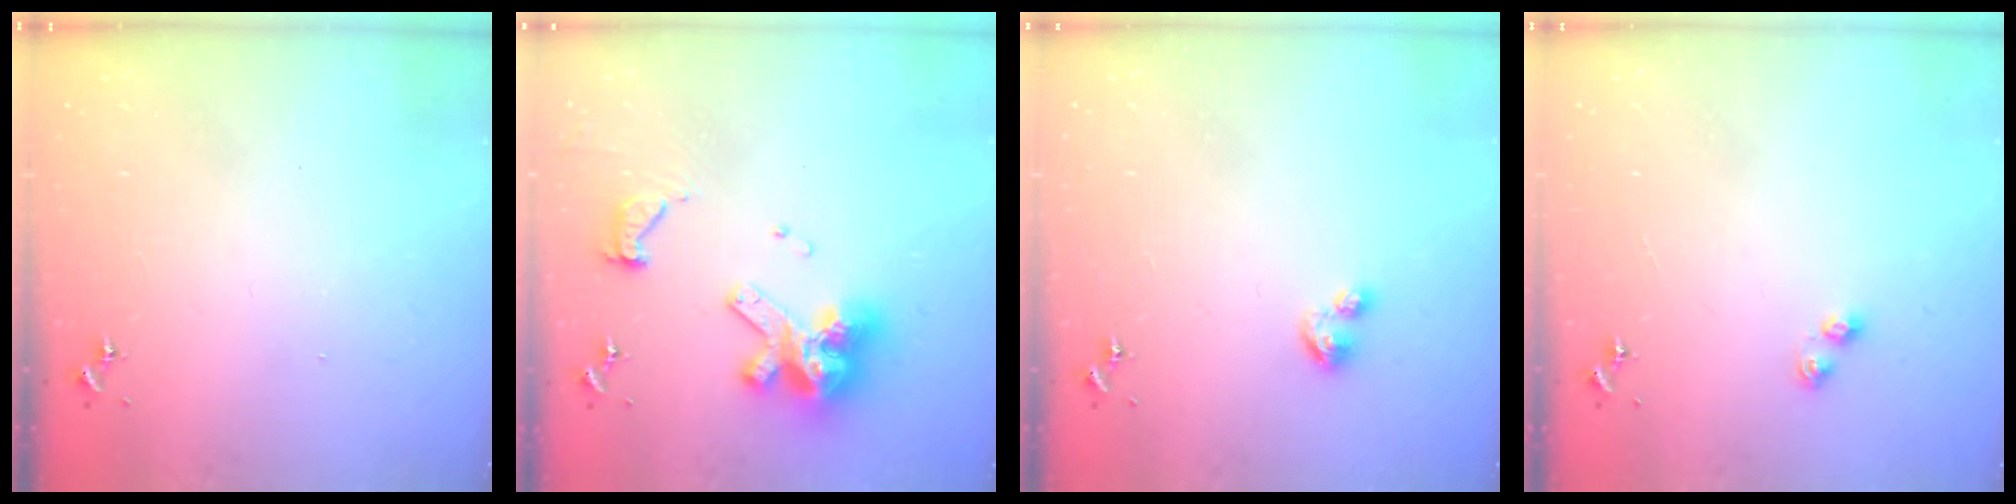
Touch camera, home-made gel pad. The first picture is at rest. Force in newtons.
{"total": 14.7, "press": 14.7, "slide": 1.6}
{"total": 5.2, "press": 5.2, "slide": 0.5}
{"total": 4.0, "press": 3.9, "slide": 0.6}